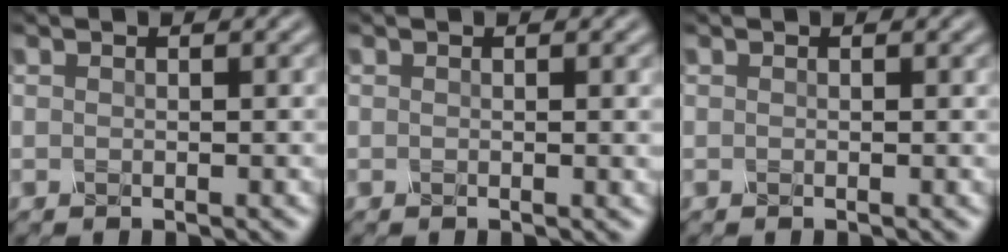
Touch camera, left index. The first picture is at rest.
{"total": 0.9, "force": [0.1, 0.4, 0.8], "torque": [-0.005, 0.002, -0.001]}
{"total": 0.0}